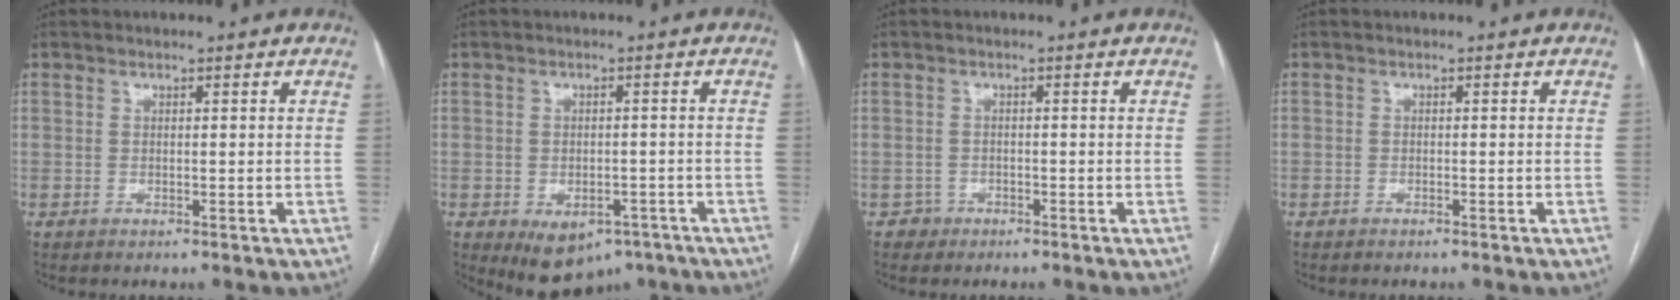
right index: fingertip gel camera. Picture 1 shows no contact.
{"total": 7.7, "force": [-4.6, 5.0, 3.6], "torque": [-0.046, 0.008, -0.056]}
{"total": 1.7, "force": [-1.1, 1.2, -0.5], "torque": [0.007, 0.010, -0.022]}
{"total": 0.7, "force": [-0.7, 0.2, 0.1], "torque": [-0.007, 0.000, -0.009]}